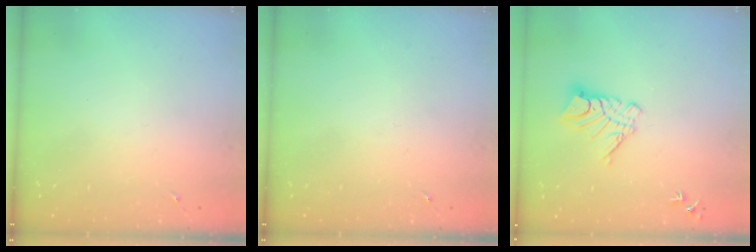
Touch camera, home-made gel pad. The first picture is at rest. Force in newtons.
{"total": 0.0}
{"total": 10.5, "press": 10.4, "slide": 1.0}